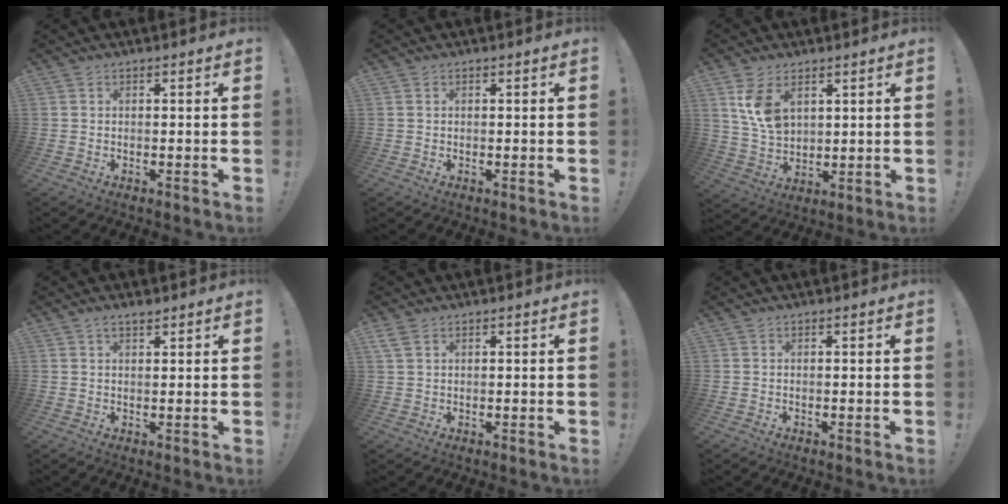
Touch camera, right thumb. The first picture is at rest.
{"total": 0.0}
{"total": 9.8, "force": [4.5, 6.2, 6.0], "torque": [-0.092, -0.022, 0.086]}
{"total": 2.1, "force": [1.5, 0.6, 1.4], "torque": [-0.017, -0.007, 0.024]}
{"total": 3.0, "force": [1.6, 1.6, 1.9], "torque": [-0.038, 0.000, 0.033]}
{"total": 0.0}